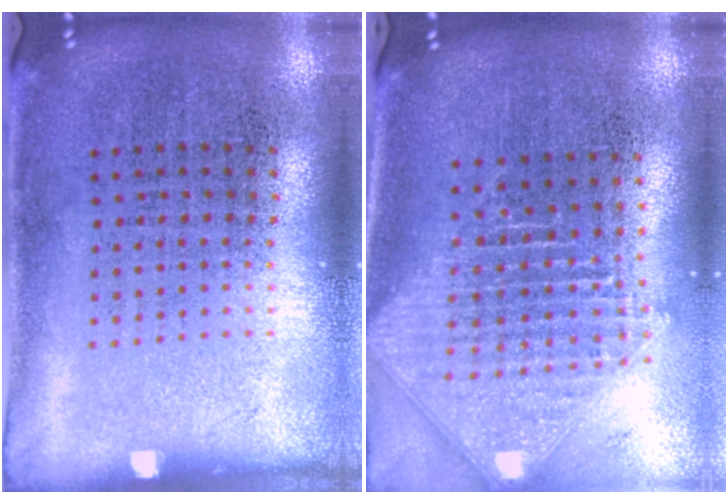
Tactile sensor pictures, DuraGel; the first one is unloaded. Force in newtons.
{"total": 2.5, "press": 1.9, "slide": 1.6}